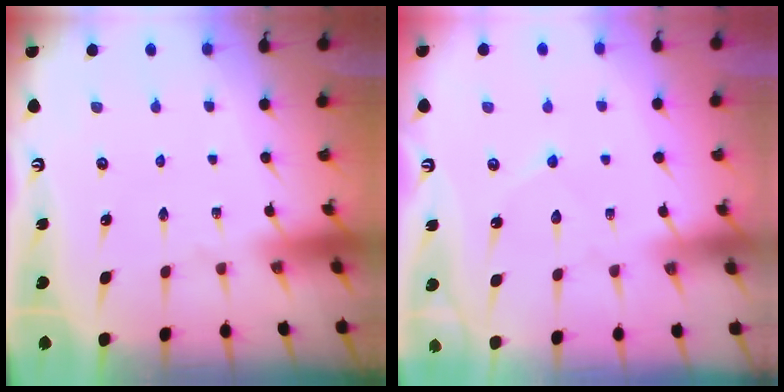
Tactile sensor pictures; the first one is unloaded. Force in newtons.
{"total": 4.4, "press": 4.4, "slide": 0.5}